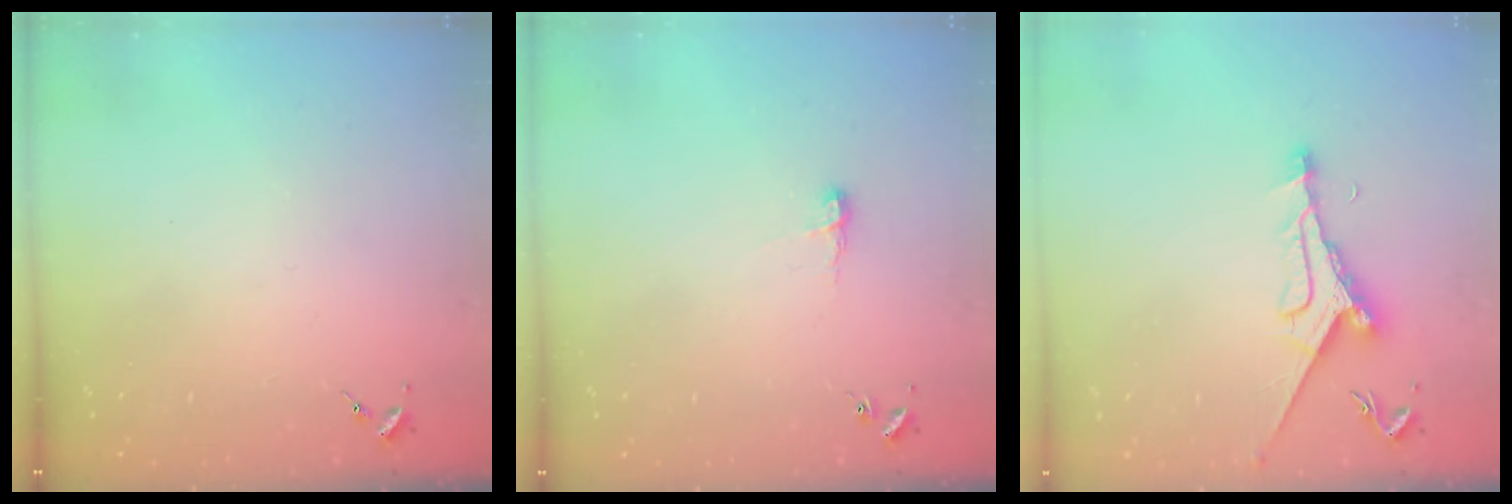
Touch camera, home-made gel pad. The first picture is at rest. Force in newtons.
{"total": 5.7, "press": 5.6, "slide": 0.6}
{"total": 9.4, "press": 9.4, "slide": 0.7}